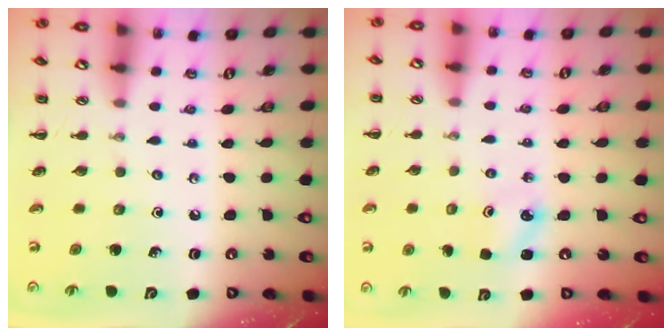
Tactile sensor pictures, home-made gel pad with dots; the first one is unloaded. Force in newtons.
{"total": 2.3, "press": 2.2, "slide": 0.7}